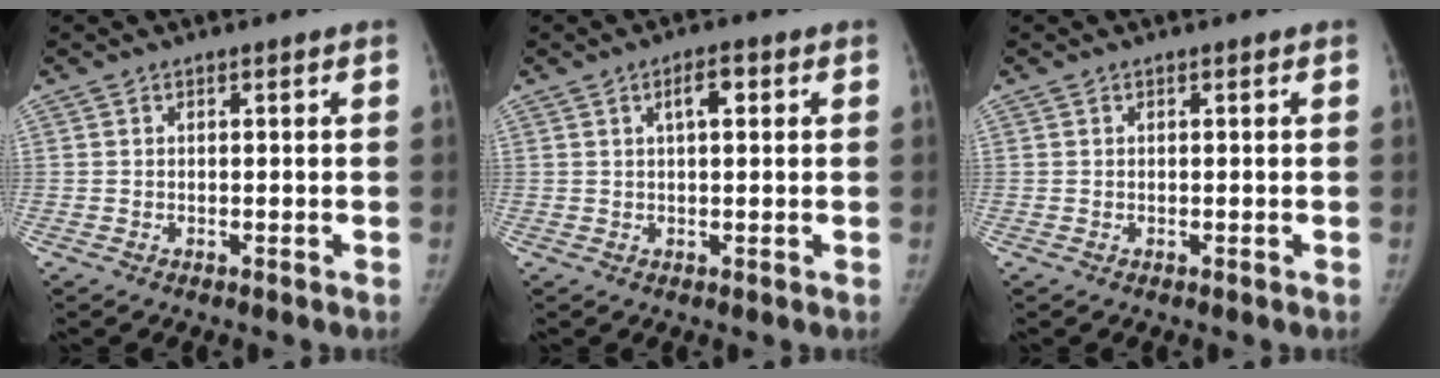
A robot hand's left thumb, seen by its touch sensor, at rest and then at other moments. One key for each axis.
{"total": 3.5, "fx": 1.2, "fy": 1.4, "fz": 3.0, "tx": -0.046, "ty": 0.005, "tz": 0.018}
{"total": 0.0}